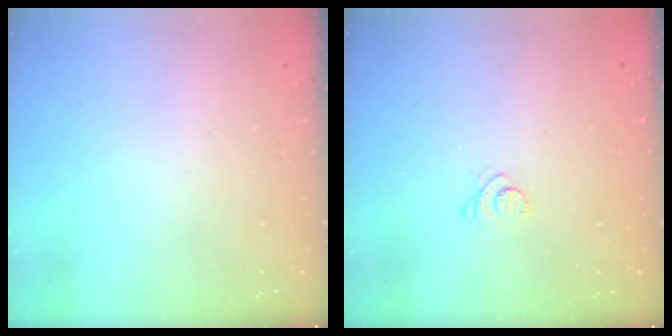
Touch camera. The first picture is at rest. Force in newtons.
{"total": 3.0, "press": 2.9, "slide": 0.4}